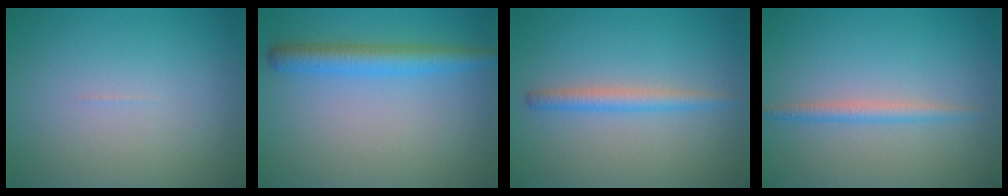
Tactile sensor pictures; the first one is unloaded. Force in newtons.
{"total": 3.5, "press": 3.5, "slide": 0.1}
{"total": 2.1, "press": 2.1, "slide": 0.1}
{"total": 1.7, "press": 1.7, "slide": 0.0}